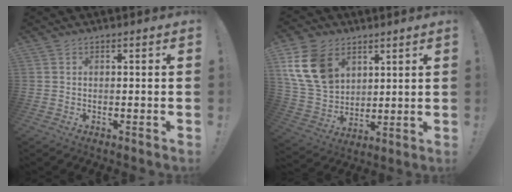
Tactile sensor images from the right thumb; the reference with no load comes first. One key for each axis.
{"total": 17.0, "fx": 7.7, "fy": 12.1, "fz": 9.1, "tx": -0.179, "ty": -0.030, "tz": 0.154}